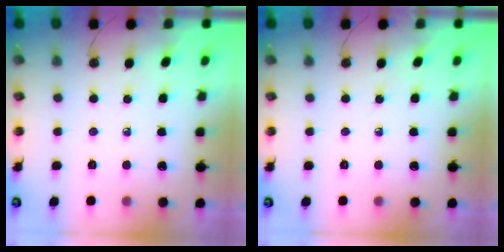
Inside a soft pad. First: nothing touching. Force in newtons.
{"total": 0.0}